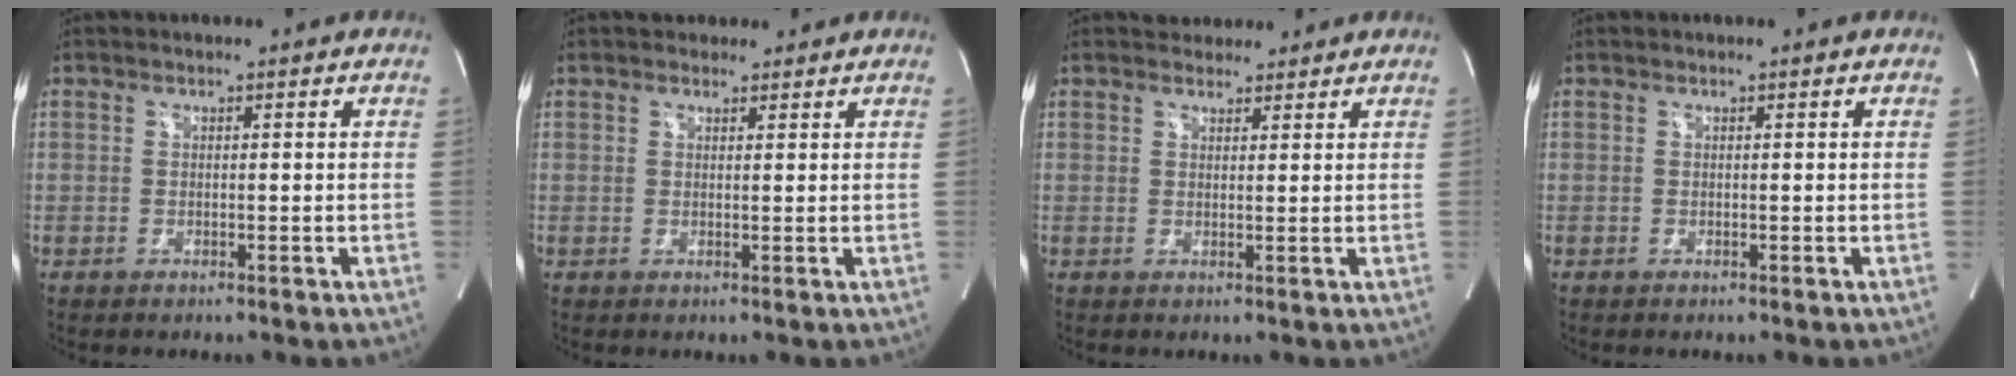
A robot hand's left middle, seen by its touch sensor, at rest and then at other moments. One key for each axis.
{"total": 3.2, "fx": 2.7, "fy": 1.5, "fz": 0.8, "tx": -0.007, "ty": 0.020, "tz": 0.039}
{"total": 3.8, "fx": 3.4, "fy": 1.6, "fz": 0.7, "tx": -0.004, "ty": 0.015, "tz": 0.050}
{"total": 0.0}